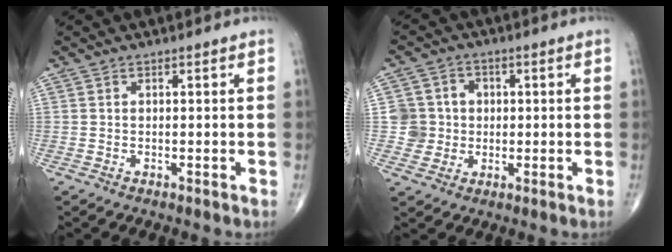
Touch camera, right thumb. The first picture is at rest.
{"total": 6.5, "force": [0.1, 6.5, 1.0], "torque": [0.018, 0.010, -0.001]}